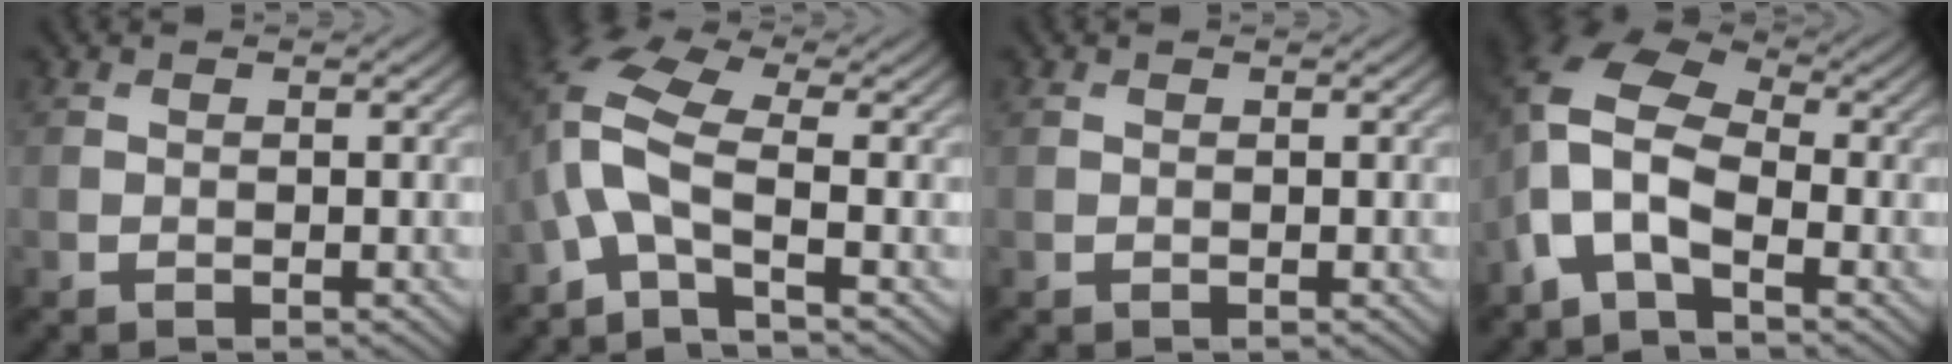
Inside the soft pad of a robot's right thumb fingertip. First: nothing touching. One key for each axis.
{"total": 8.0, "fx": -2.3, "fy": 2.7, "fz": 7.2, "tx": -0.164, "ty": 0.014, "tz": -0.075}
{"total": 0.0}
{"total": 9.1, "fx": -3.0, "fy": 4.7, "fz": 7.2, "tx": -0.162, "ty": 0.001, "tz": -0.082}